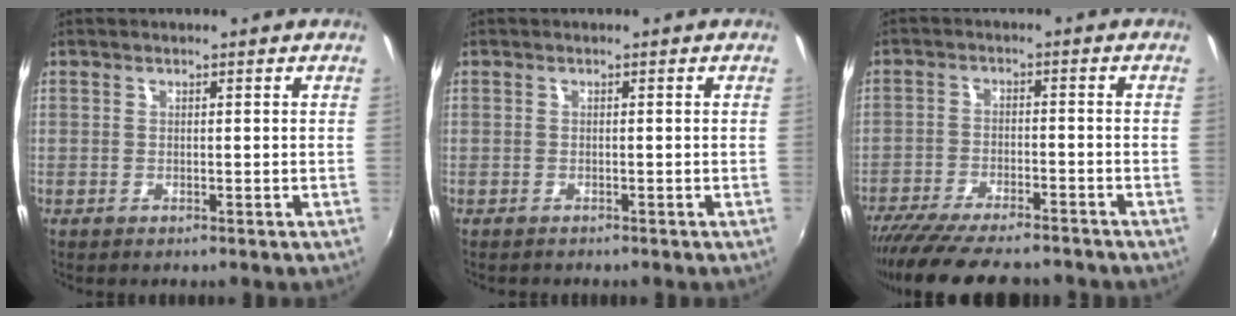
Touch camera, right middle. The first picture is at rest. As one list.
[{"total": 0.6, "force": [-0.6, 0.1, 0.0], "torque": [-0.002, -0.001, -0.009]}, {"total": 16.6, "force": [-14.2, 3.6, 7.9], "torque": [-0.160, -0.033, -0.221]}]